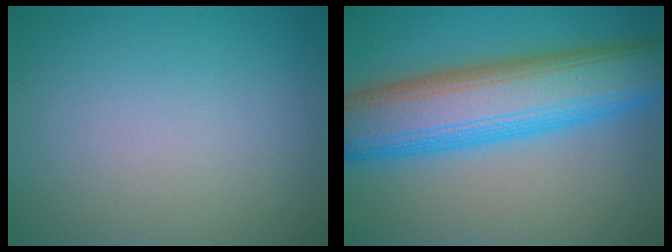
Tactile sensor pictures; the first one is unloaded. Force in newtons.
{"total": 11.1, "press": 11.1, "slide": 0.1}